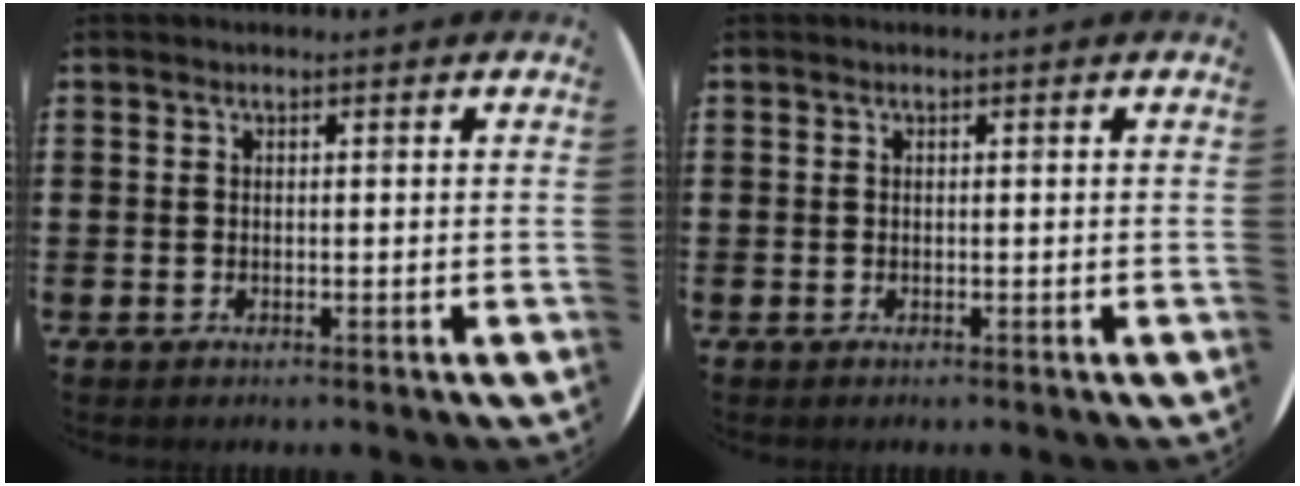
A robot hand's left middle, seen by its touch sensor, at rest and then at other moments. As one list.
[{"total": 0.0}]